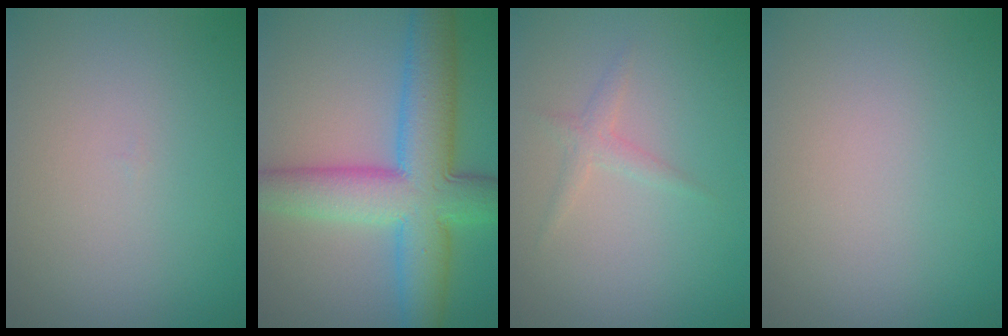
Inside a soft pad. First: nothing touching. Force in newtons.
{"total": 10.0, "press": 10.0, "slide": 0.1}
{"total": 1.4, "press": 1.4, "slide": 0.0}
{"total": 0.0}